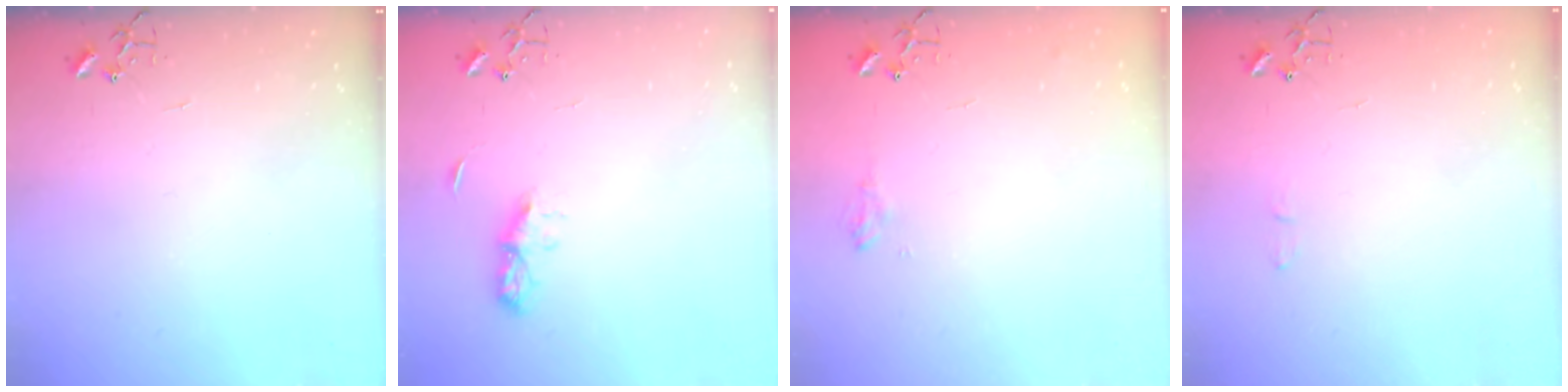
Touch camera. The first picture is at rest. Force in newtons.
{"total": 6.4, "press": 6.3, "slide": 0.7}
{"total": 5.8, "press": 5.7, "slide": 0.7}
{"total": 4.5, "press": 4.5, "slide": 0.4}